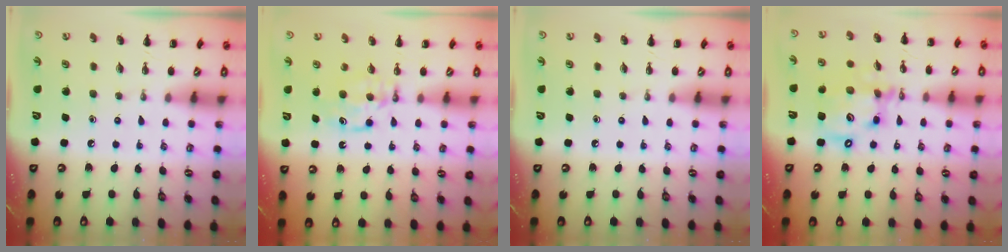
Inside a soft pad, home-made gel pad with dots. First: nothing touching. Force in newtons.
{"total": 5.3, "press": 5.3, "slide": 1.0}
{"total": 0.0}
{"total": 15.1, "press": 14.6, "slide": 3.6}